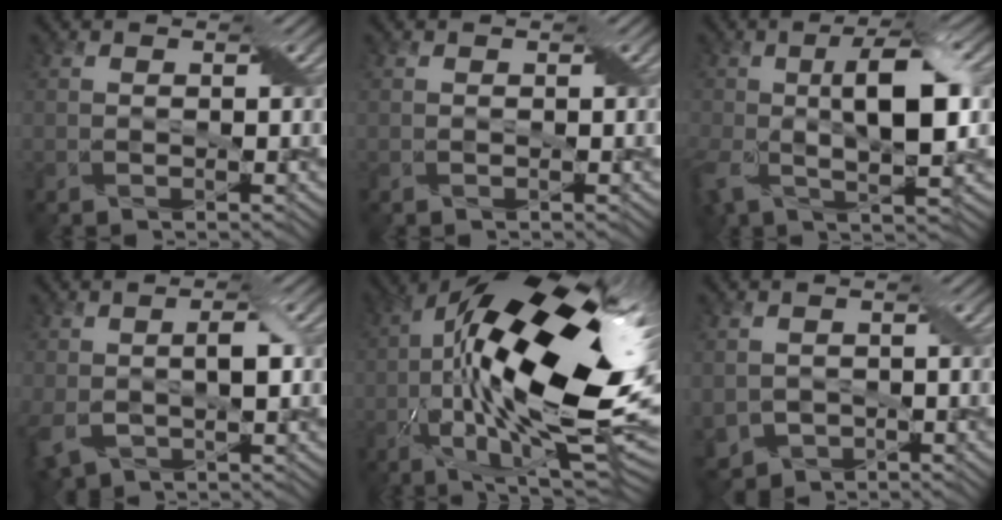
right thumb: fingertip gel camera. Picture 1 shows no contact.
{"total": 0.0}
{"total": 10.2, "force": [0.2, 4.2, 9.3], "torque": [-0.178, -0.004, 0.001]}
{"total": 6.3, "force": [-0.4, 3.5, 5.2], "torque": [-0.113, -0.002, -0.009]}
{"total": 21.7, "force": [-0.8, 8.0, 20.2], "torque": [-0.329, 0.008, -0.032]}
{"total": 4.1, "force": [-1.4, 3.2, 2.1], "torque": [-0.060, -0.015, -0.025]}